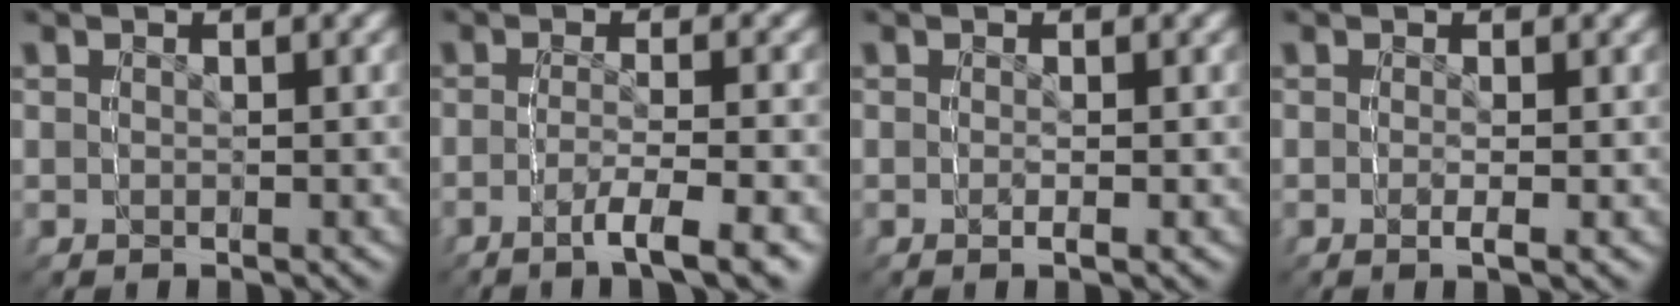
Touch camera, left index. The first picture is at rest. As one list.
[{"total": 3.3, "force": [-1.9, -2.5, 1.0], "torque": [-0.003, 0.023, -0.042]}, {"total": 1.6, "force": [0.0, -1.5, -0.5], "torque": [0.008, 0.009, -0.002]}, {"total": 2.3, "force": [0.3, -2.1, -0.9], "torque": [0.016, 0.014, 0.001]}]